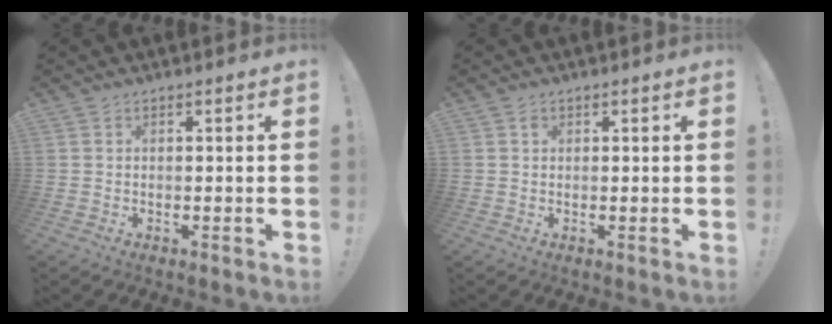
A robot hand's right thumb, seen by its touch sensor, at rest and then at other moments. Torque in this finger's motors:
{"motor_torque": [0.20, 0.18, 0.34, 0.19, -0.09]}